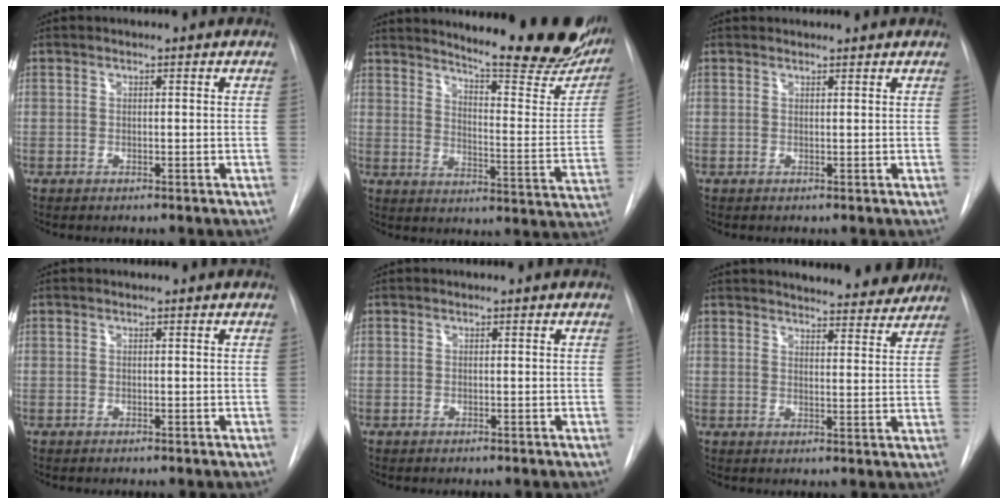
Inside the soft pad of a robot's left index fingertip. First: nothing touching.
{"total": 23.9, "force": [20.3, 3.2, 12.2], "torque": [-0.171, -0.095, 0.249]}
{"total": 3.2, "force": [3.1, 0.4, 0.5], "torque": [-0.007, 0.022, 0.038]}
{"total": 0.0}
{"total": 0.0}
{"total": 13.0, "force": [12.4, 2.1, 3.3], "torque": [-0.030, -0.021, 0.141]}